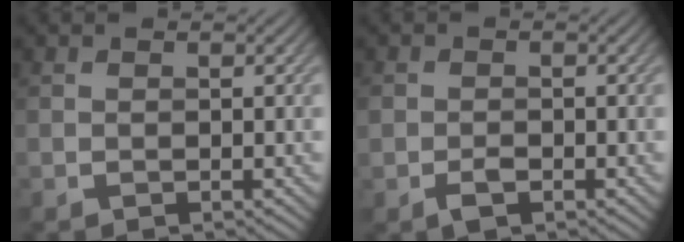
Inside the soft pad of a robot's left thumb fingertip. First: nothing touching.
{"total": 1.9, "force": [-1.0, 1.1, 1.2], "torque": [-0.021, -0.001, -0.021]}